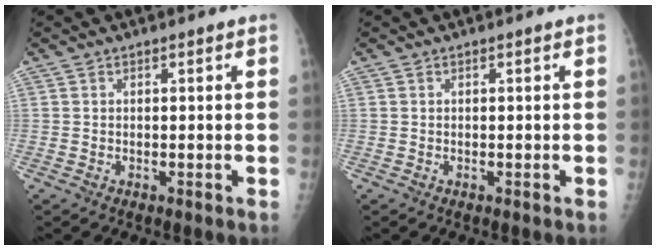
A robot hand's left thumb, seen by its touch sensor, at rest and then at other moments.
{"total": 0.0}